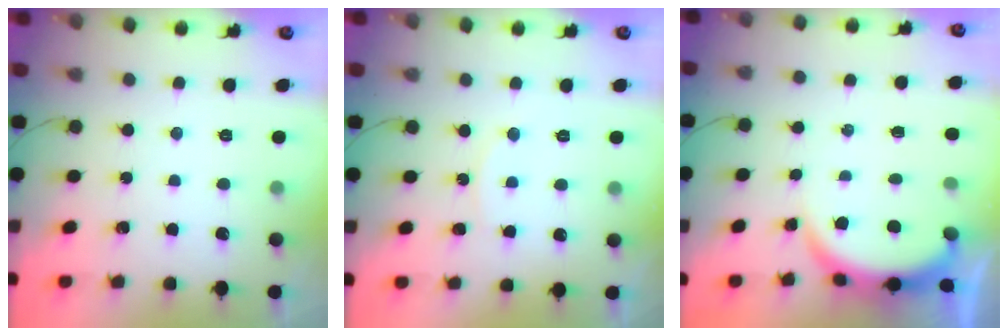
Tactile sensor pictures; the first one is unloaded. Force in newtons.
{"total": 6.0, "press": 5.9, "slide": 0.7}
{"total": 4.3, "press": 4.3, "slide": 0.6}